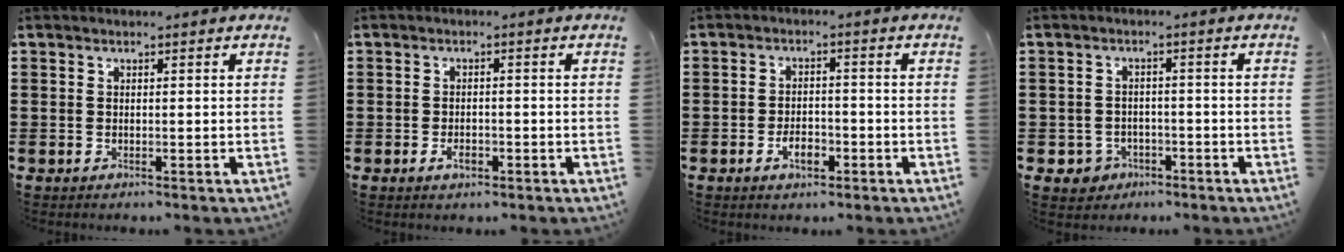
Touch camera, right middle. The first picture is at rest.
{"total": 1.9, "force": [-1.0, 0.9, 1.3], "torque": [-0.027, 0.000, -0.018]}
{"total": 3.6, "force": [-1.9, 1.7, 2.6], "torque": [-0.038, 0.001, -0.036]}
{"total": 2.7, "force": [-1.7, 2.0, 0.5], "torque": [-0.016, 0.002, -0.038]}